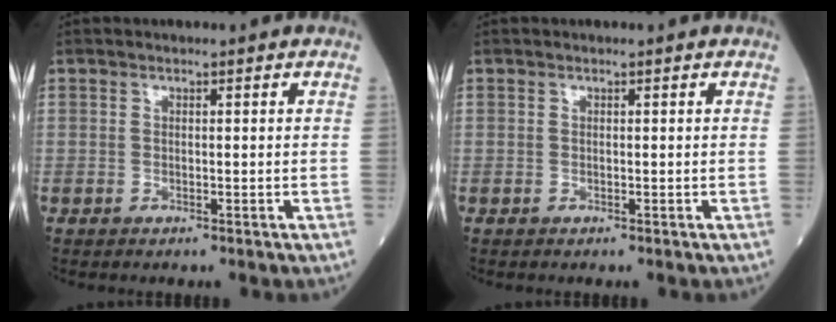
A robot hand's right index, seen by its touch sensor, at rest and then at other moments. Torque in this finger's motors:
{"motor_torque": [0.00, 0.00, 0.00, -0.01]}